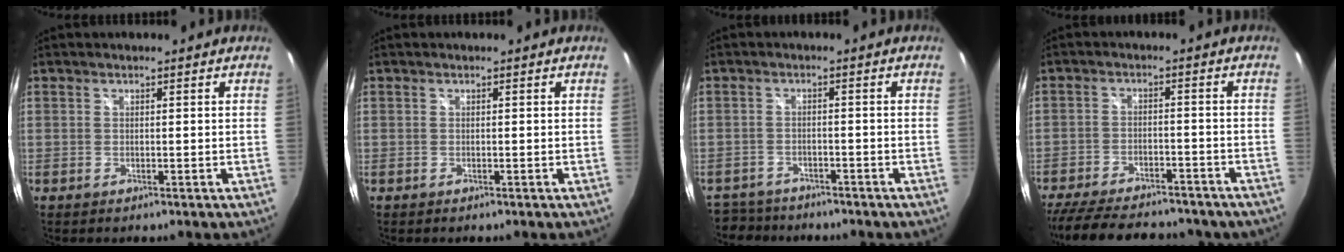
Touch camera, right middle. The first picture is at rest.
{"total": 0.0}
{"total": 8.3, "force": [-7.2, 3.7, 1.6], "torque": [-0.059, -0.005, -0.119]}
{"total": 22.1, "force": [-17.8, 8.1, 10.4], "torque": [-0.216, -0.021, -0.248]}